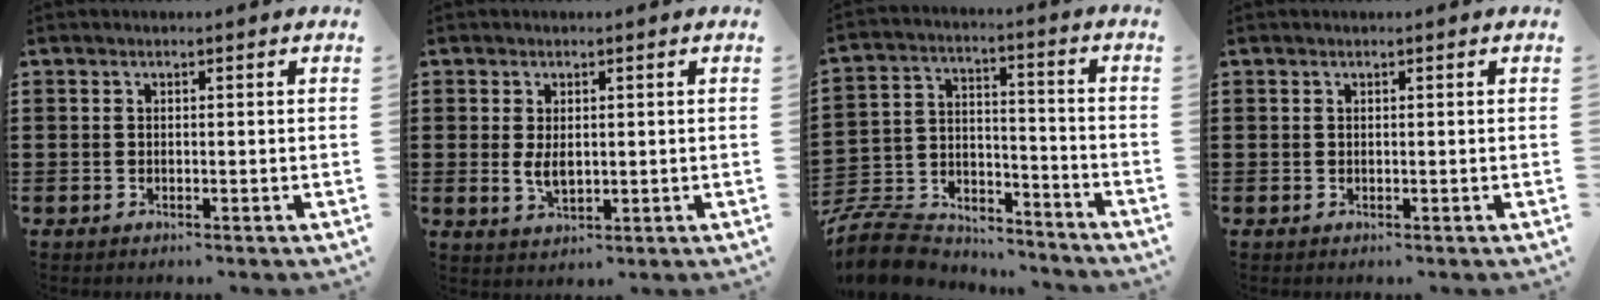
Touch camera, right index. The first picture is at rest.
{"total": 3.1, "force": [0.2, 1.5, 2.7], "torque": [-0.055, 0.002, 0.004]}
{"total": 9.9, "force": [-9.2, 2.8, 2.4], "torque": [-0.061, 0.020, -0.183]}
{"total": 0.0}